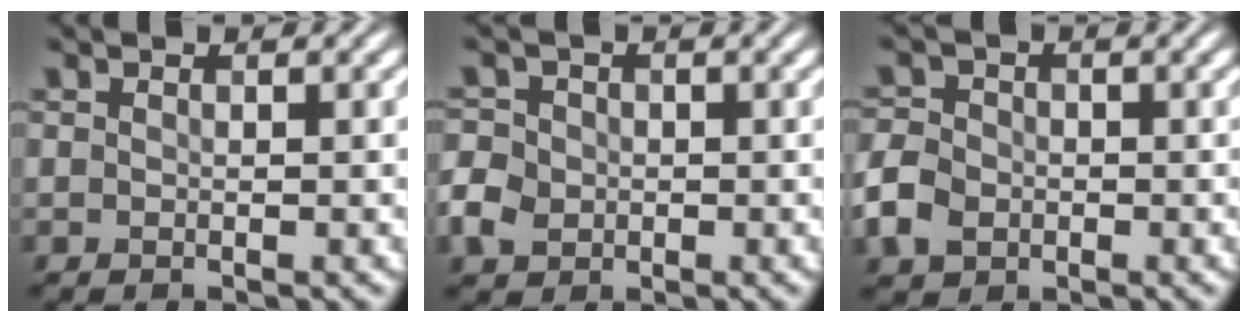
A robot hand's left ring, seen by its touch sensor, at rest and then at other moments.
{"total": 3.3, "force": [-0.9, 2.8, 1.4], "torque": [-0.030, 0.002, -0.022]}
{"total": 3.7, "force": [-1.3, 3.0, 1.7], "torque": [-0.040, 0.001, -0.035]}